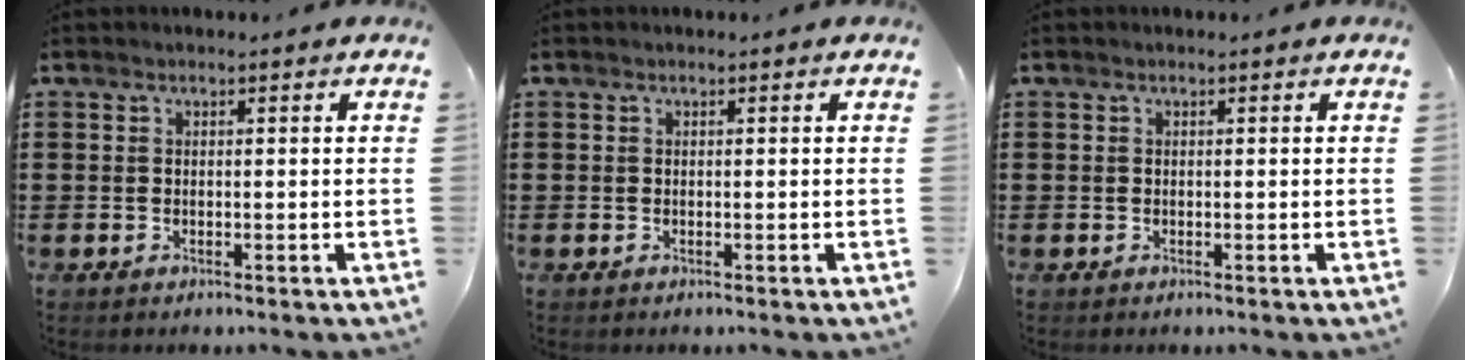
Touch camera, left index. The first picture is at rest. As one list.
[{"total": 0.0}, {"total": 0.0}]